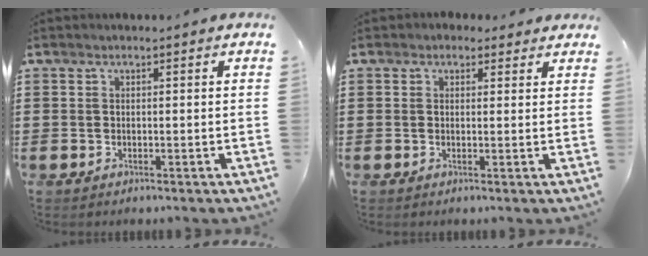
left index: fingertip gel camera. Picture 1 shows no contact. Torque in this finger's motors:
{"motor_torque": [1.05, -1.09, 0.79, 0.10]}